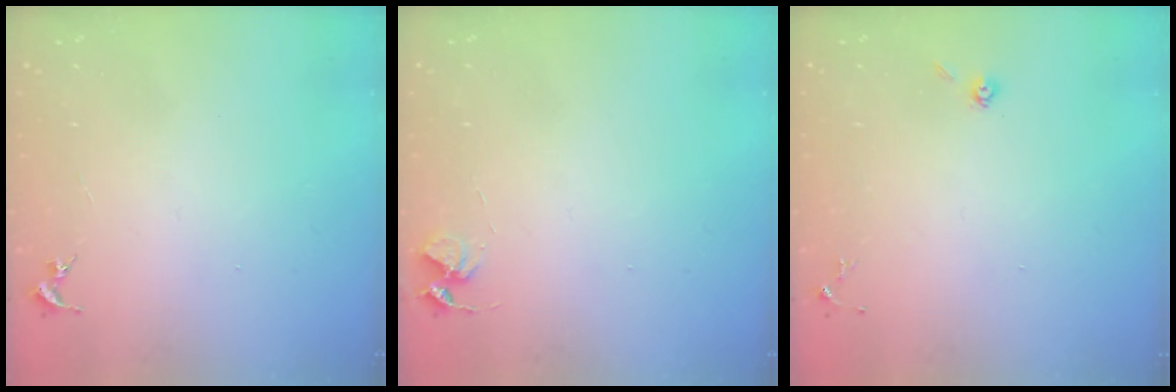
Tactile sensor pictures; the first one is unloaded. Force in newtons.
{"total": 5.1, "press": 5.0, "slide": 0.4}
{"total": 4.5, "press": 4.4, "slide": 0.9}